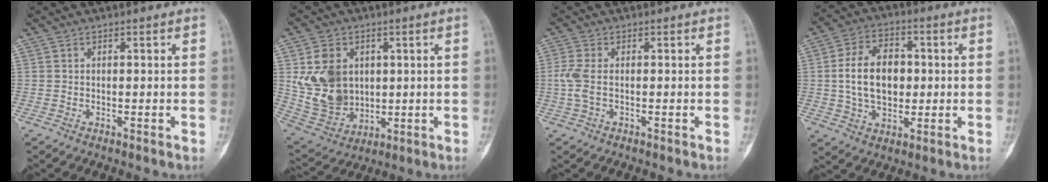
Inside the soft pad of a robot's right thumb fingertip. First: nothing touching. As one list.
[{"total": 13.6, "force": [2.7, 10.6, 8.1], "torque": [-0.128, -0.014, 0.071]}, {"total": 3.9, "force": [-0.3, 2.0, 3.4], "torque": [-0.100, 0.000, -0.009]}, {"total": 12.6, "force": [0.5, 8.4, 9.4], "torque": [-0.144, 0.010, 0.011]}]